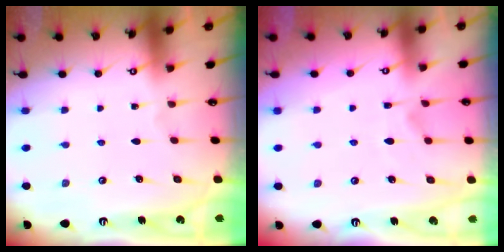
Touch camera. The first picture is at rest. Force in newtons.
{"total": 1.4, "press": 0.5, "slide": 1.3}